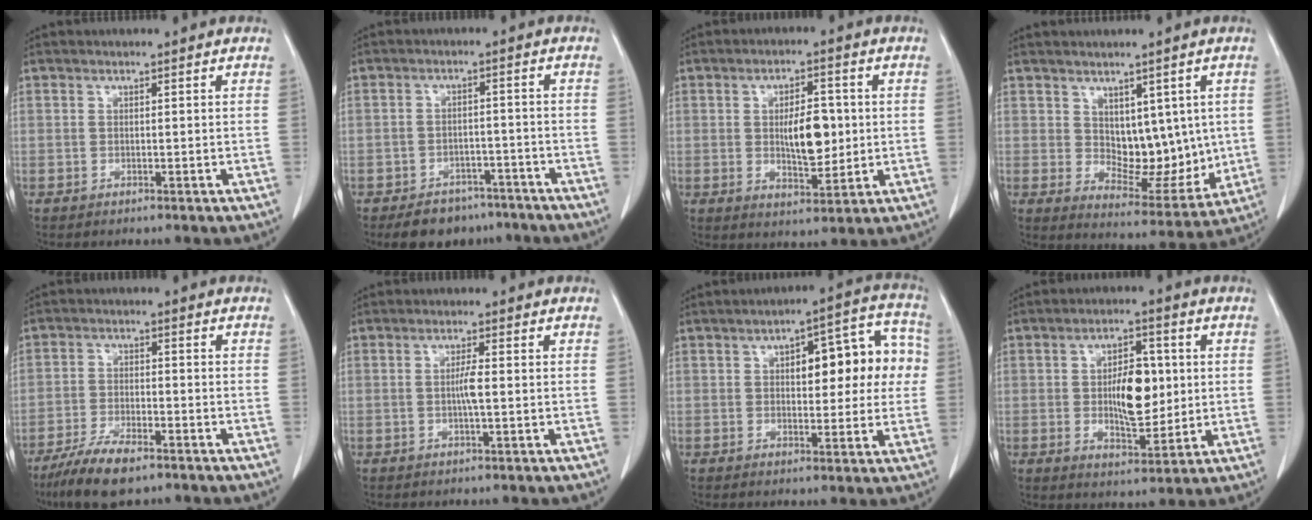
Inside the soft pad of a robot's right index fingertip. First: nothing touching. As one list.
[{"total": 7.5, "force": [-5.9, 4.2, 1.8], "torque": [-0.015, 0.009, -0.086]}, {"total": 7.8, "force": [0.3, 3.0, 7.2], "torque": [-0.118, 0.000, 0.011]}, {"total": 9.2, "force": [1.7, 5.6, 7.1], "torque": [-0.087, -0.005, 0.047]}, {"total": 8.3, "force": [-6.1, 1.9, 5.3], "torque": [-0.099, -0.015, -0.109]}, {"total": 2.5, "force": [-0.2, 0.0, 2.4], "torque": [-0.046, 0.000, -0.005]}, {"total": 12.3, "force": [2.0, 4.8, 11.2], "torque": [-0.129, 0.043, 0.027]}, {"total": 9.1, "force": [0.5, 3.9, 8.2], "torque": [-0.137, 0.005, 0.015]}]